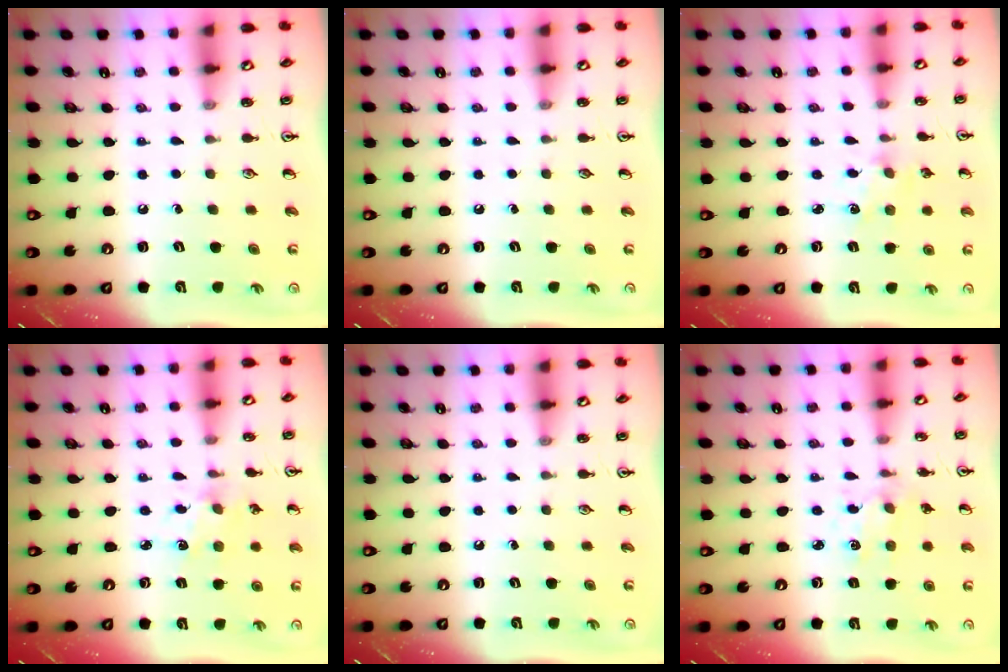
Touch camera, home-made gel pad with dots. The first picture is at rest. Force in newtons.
{"total": 0.0}
{"total": 1.8, "press": 1.7, "slide": 0.3}
{"total": 2.9, "press": 2.8, "slide": 0.3}
{"total": 0.0}
{"total": 1.6, "press": 1.6, "slide": 0.3}